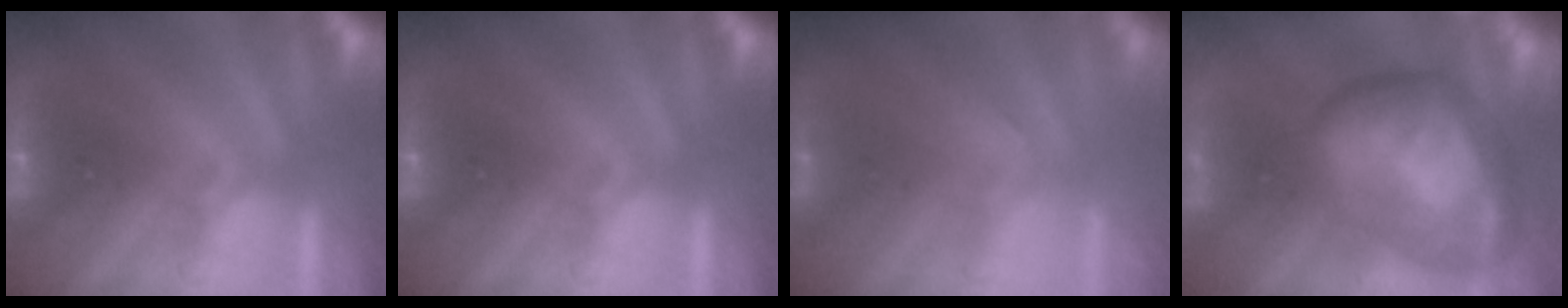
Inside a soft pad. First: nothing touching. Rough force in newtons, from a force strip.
{"total": 0.0}
{"total": 1.1}
{"total": 8.7}